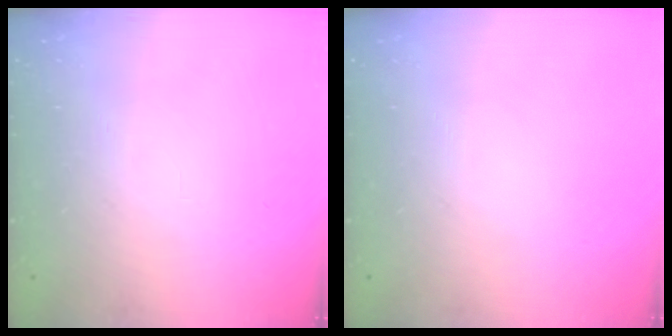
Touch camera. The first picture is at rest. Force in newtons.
{"total": 0.0}